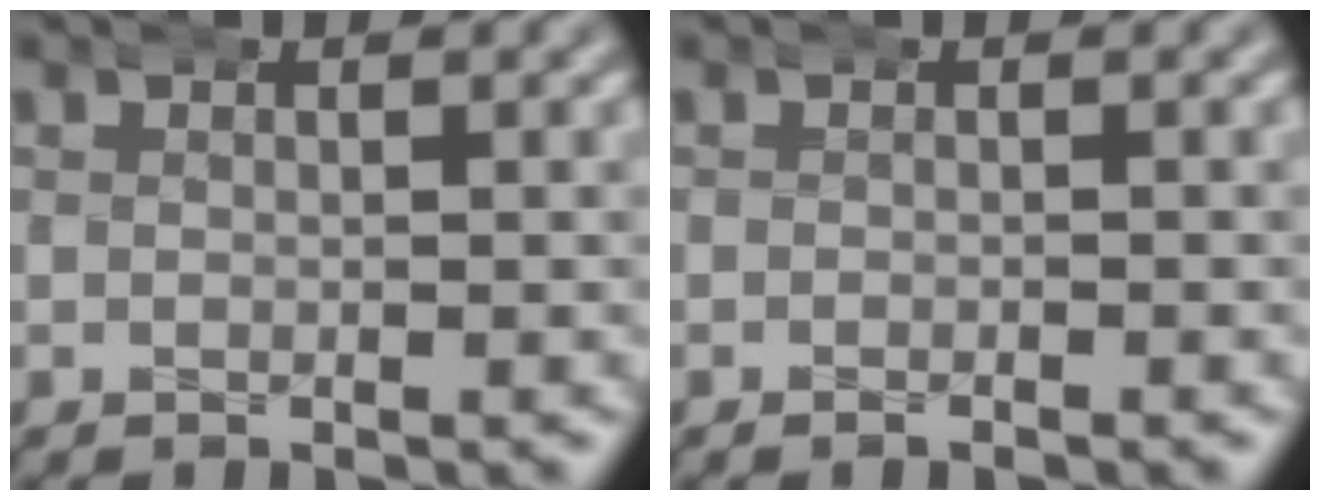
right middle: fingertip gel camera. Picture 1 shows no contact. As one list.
[{"total": 0.9, "force": [-0.8, 0.1, 0.4], "torque": [-0.005, -0.002, -0.013]}]